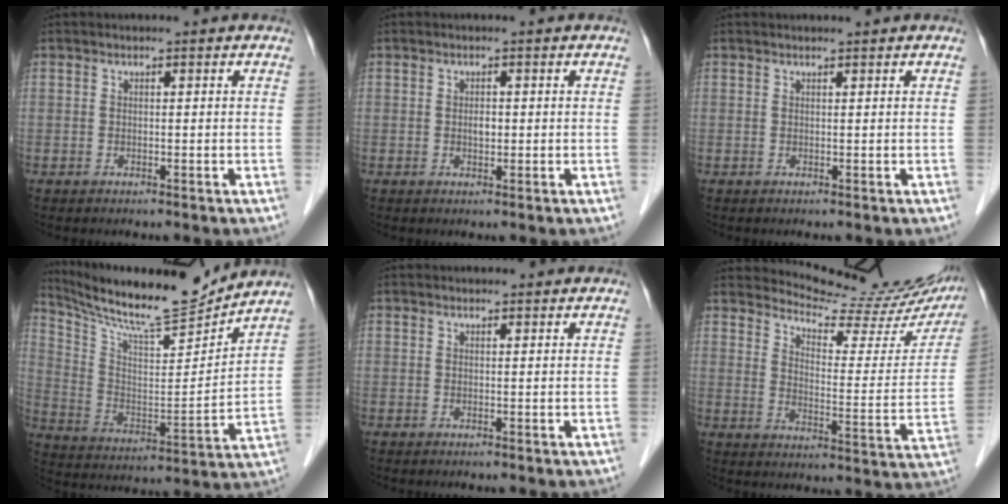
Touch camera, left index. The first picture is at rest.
{"total": 1.1, "force": [0.1, 0.6, 0.9], "torque": [-0.016, 0.000, 0.003]}
{"total": 0.9, "force": [0.8, -0.1, 0.2], "torque": [-0.006, 0.003, 0.016]}
{"total": 17.2, "force": [16.2, 0.4, 5.8], "torque": [-0.120, -0.026, 0.273]}
{"total": 1.5, "force": [1.4, 0.3, 0.2], "torque": [-0.011, 0.011, 0.022]}
{"total": 19.2, "force": [18.5, 2.8, 4.5], "torque": [-0.059, -0.079, 0.221]}